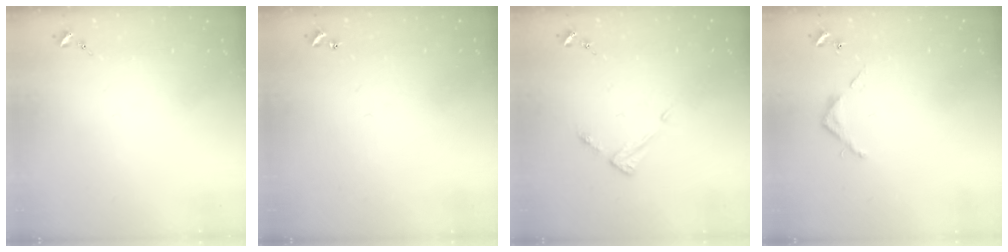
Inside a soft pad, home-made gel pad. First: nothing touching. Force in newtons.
{"total": 0.9, "press": 0.9, "slide": 0.2}
{"total": 5.3, "press": 5.3, "slide": 0.4}
{"total": 3.7, "press": 3.7, "slide": 0.2}